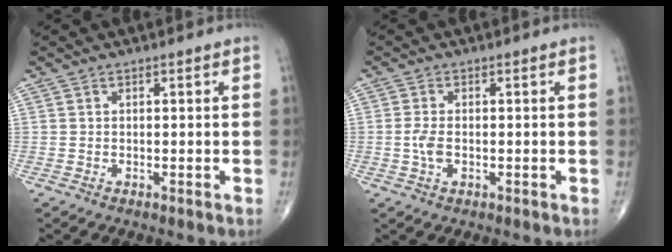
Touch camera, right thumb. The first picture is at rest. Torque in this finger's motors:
{"motor_torque": [0.05, -0.41, 0.08, 0.11, 0.00]}